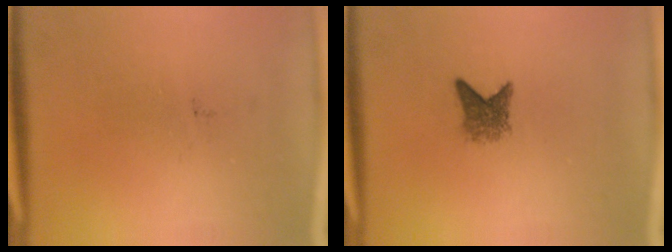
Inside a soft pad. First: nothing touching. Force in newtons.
{"total": 2.6}